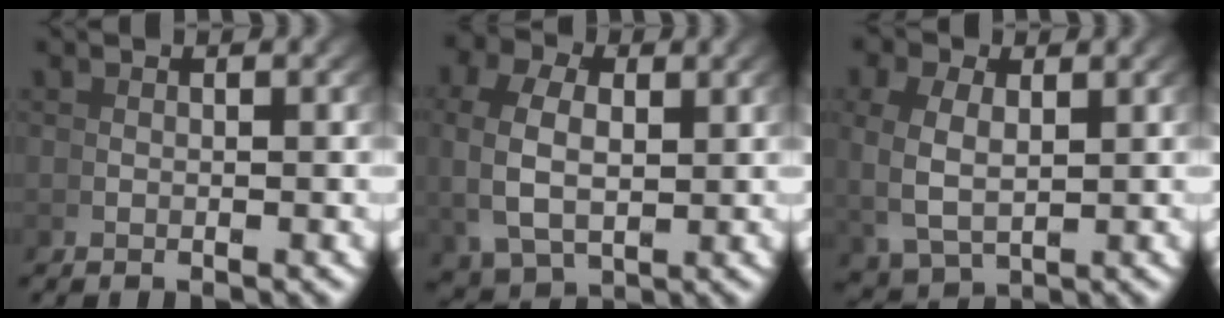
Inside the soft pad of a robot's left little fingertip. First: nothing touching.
{"total": 5.1, "force": [1.2, 3.5, 3.6], "torque": [-0.082, -0.010, 0.033]}
{"total": 4.8, "force": [1.1, 3.5, 3.1], "torque": [-0.081, -0.013, 0.035]}